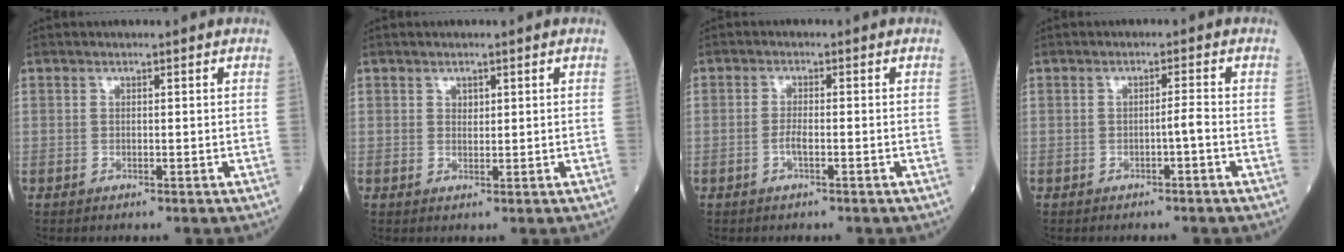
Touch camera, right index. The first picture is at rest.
{"total": 1.0, "force": [0.6, 0.6, 0.6], "torque": [-0.006, -0.003, 0.009]}
{"total": 1.8, "force": [-0.7, 0.3, 1.6], "torque": [-0.032, 0.001, -0.015]}
{"total": 1.5, "force": [-0.8, -0.2, 1.3], "torque": [-0.020, 0.001, -0.014]}